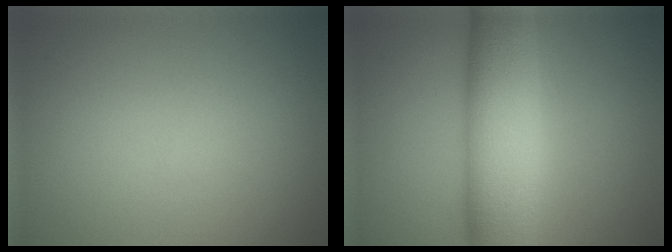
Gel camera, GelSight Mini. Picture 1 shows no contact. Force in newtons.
{"total": 10.1, "press": 10.1, "slide": 0.2}